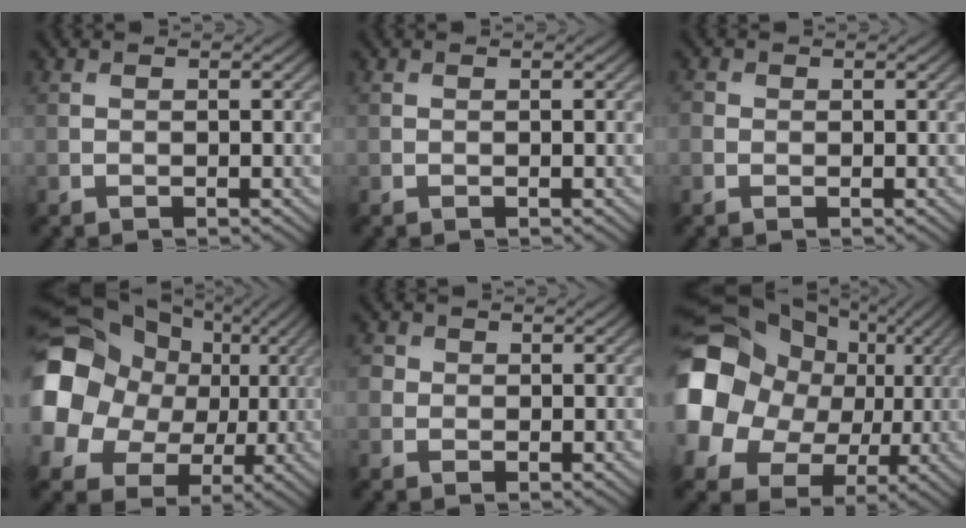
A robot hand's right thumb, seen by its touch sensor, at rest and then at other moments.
{"total": 0.0}
{"total": 0.9, "force": [-0.1, 0.9, 0.2], "torque": [-0.004, -0.003, -0.004]}
{"total": 18.3, "force": [3.4, 15.5, 9.0], "torque": [-0.264, 0.012, 0.061]}
{"total": 1.7, "force": [0.3, 1.6, 0.5], "torque": [-0.015, 0.003, 0.000]}
{"total": 20.6, "force": [3.5, 17.5, 10.4], "torque": [-0.270, 0.015, 0.061]}